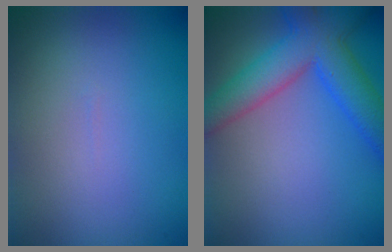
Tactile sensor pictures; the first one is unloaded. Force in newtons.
{"total": 7.0, "press": 7.0, "slide": 0.4}